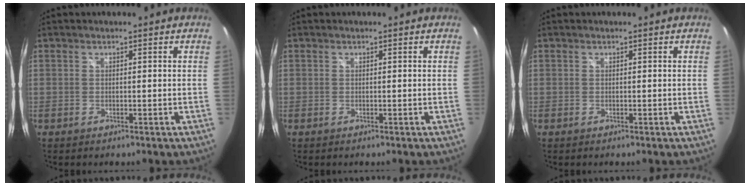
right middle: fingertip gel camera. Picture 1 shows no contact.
{"total": 0.0}
{"total": 0.0}